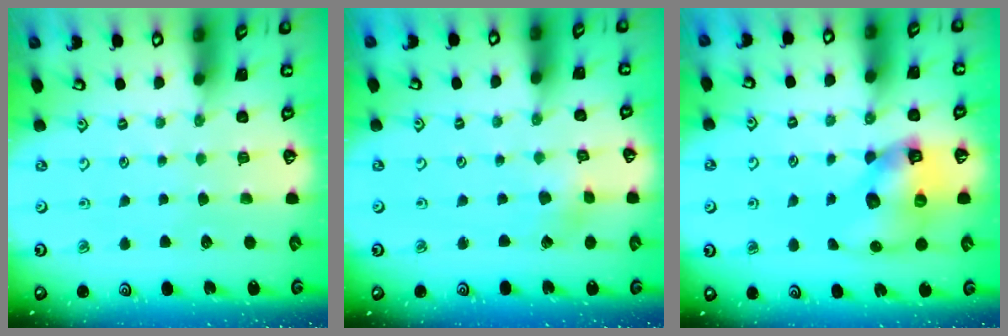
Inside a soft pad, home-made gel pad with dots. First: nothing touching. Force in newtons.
{"total": 2.4, "press": 2.4, "slide": 0.2}
{"total": 11.8, "press": 11.7, "slide": 1.5}